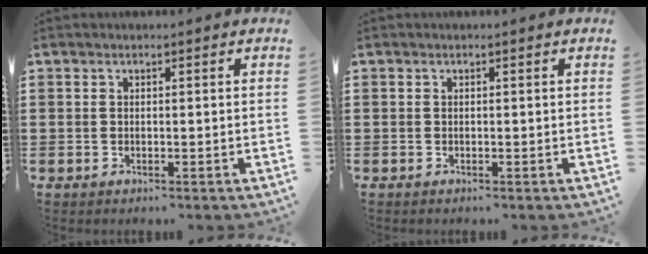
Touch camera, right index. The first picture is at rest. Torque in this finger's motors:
{"motor_torque": [-0.49, 1.00, -0.01, -0.01]}